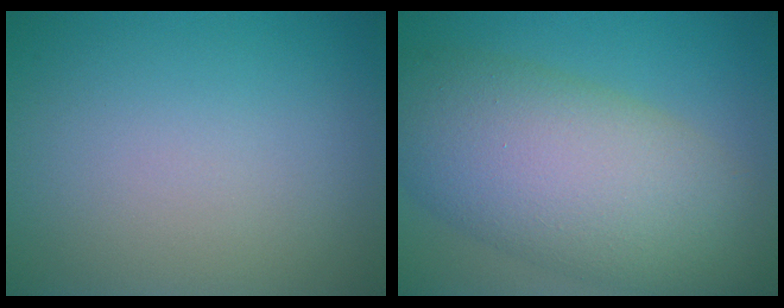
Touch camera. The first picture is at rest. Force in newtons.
{"total": 11.2, "press": 11.2, "slide": 0.5}